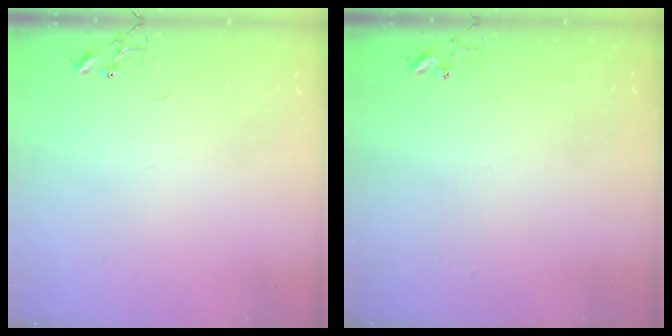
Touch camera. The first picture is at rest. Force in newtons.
{"total": 2.7, "press": 2.7, "slide": 0.2}